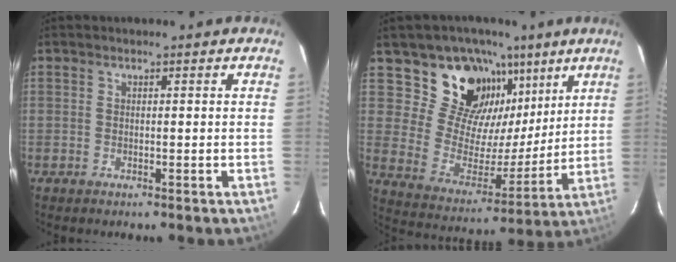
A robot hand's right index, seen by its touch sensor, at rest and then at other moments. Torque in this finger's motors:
{"motor_torque": [1.08, 1.06, 0.23, 0.03]}